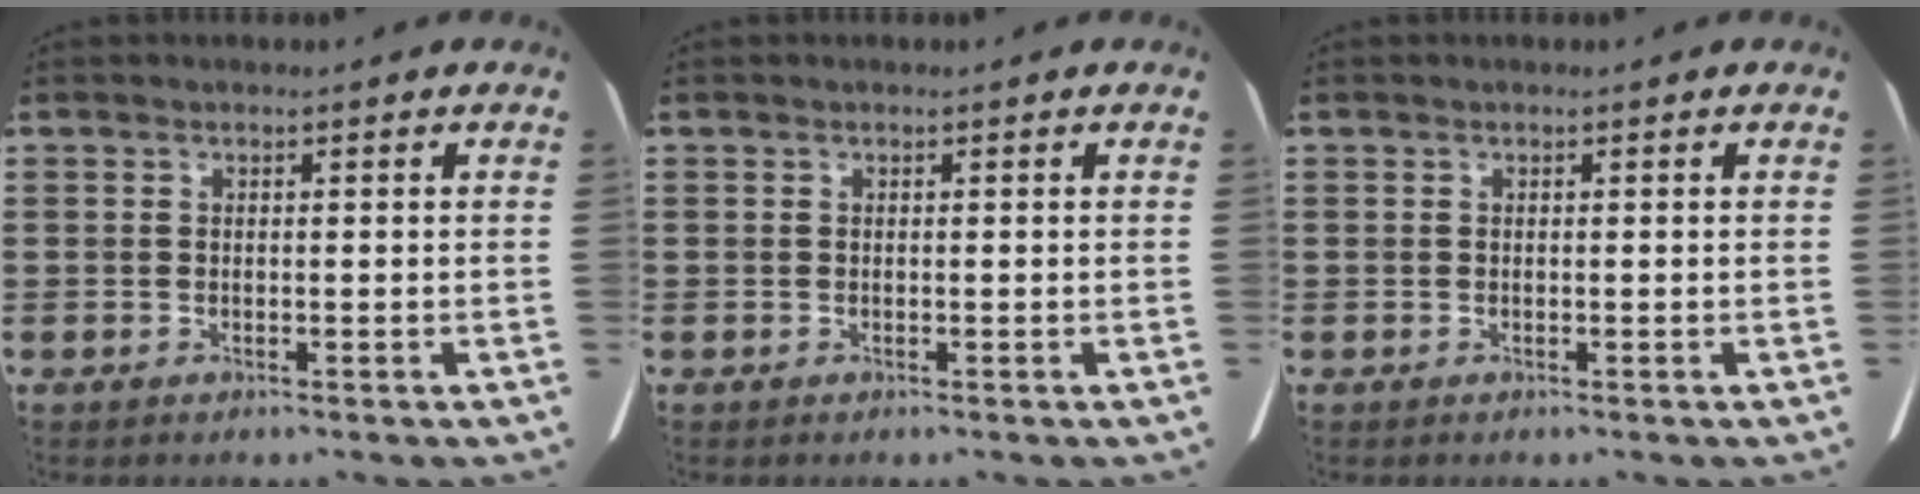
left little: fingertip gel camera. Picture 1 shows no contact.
{"total": 0.0}
{"total": 0.0}